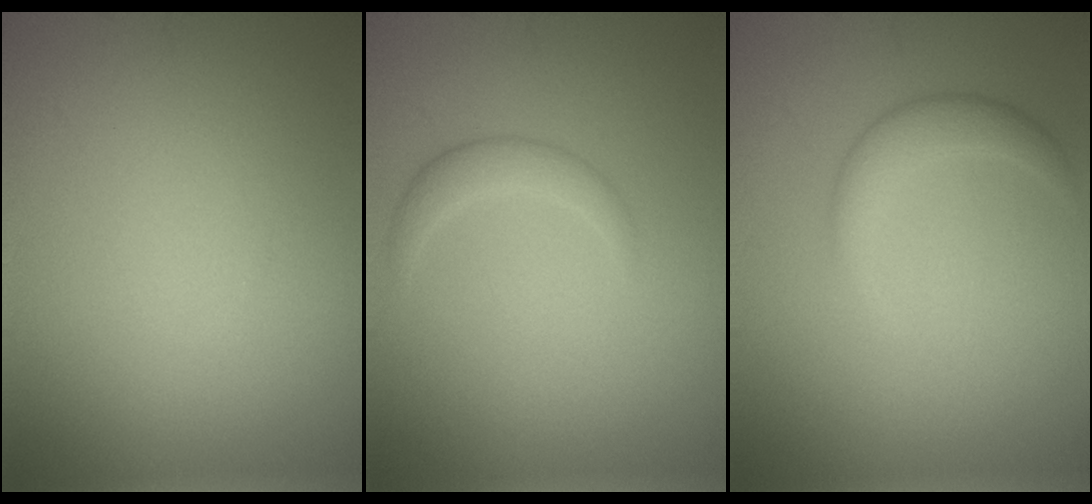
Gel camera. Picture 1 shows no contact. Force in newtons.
{"total": 1.7, "press": 1.7, "slide": 0.1}
{"total": 2.4, "press": 2.4, "slide": 0.2}